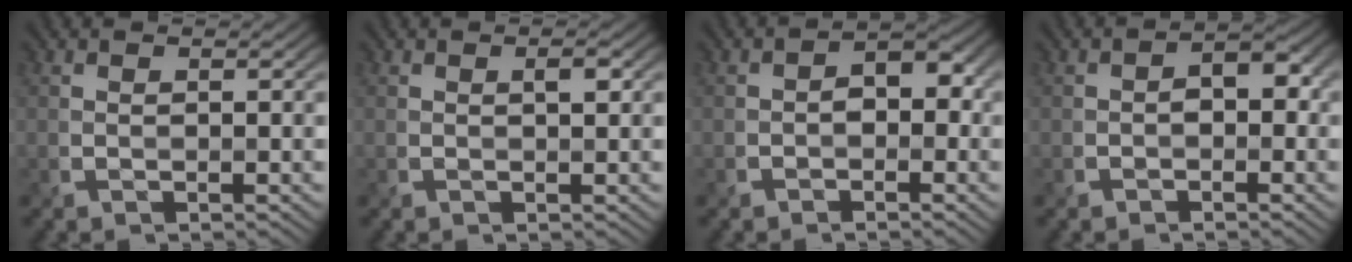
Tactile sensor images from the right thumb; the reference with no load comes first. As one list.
[{"total": 1.1, "force": [0.3, 0.4, 1.0], "torque": [-0.014, -0.001, 0.004]}, {"total": 3.1, "force": [-0.7, 2.2, 2.0], "torque": [-0.022, 0.001, -0.019]}, {"total": 3.2, "force": [-0.5, 2.1, 2.3], "torque": [-0.028, -0.001, -0.012]}]